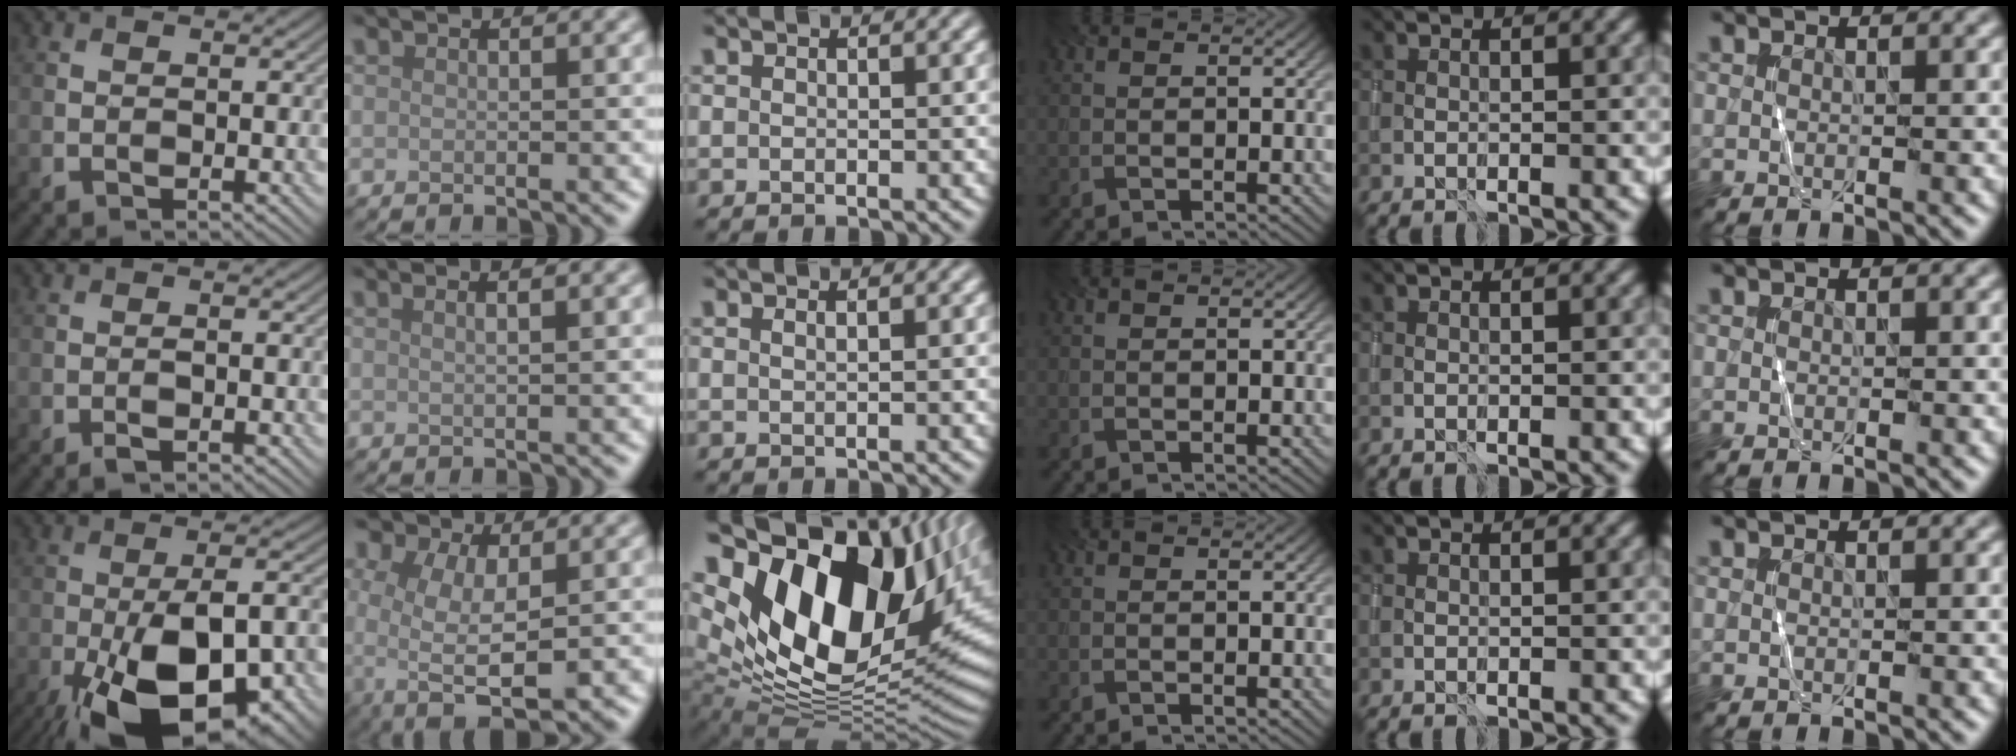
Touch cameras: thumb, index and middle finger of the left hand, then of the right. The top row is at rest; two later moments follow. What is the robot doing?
{"motion": "wrap", "object": "sponge"}